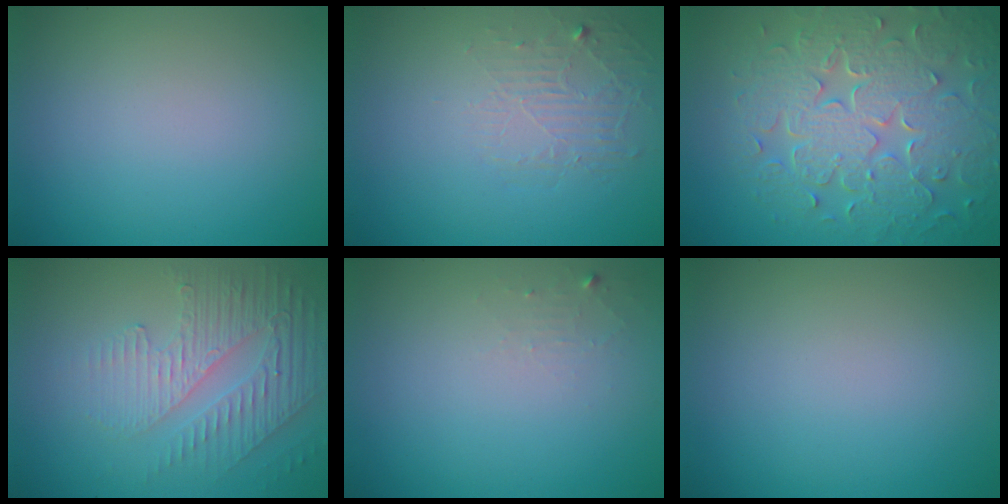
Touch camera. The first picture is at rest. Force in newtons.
{"total": 1.9, "press": 0.6, "slide": 1.8}
{"total": 8.8, "press": 6.1, "slide": 6.3}
{"total": 5.0, "press": 3.1, "slide": 3.9}
{"total": 1.0, "press": 1.0, "slide": 0.1}
{"total": 0.0}